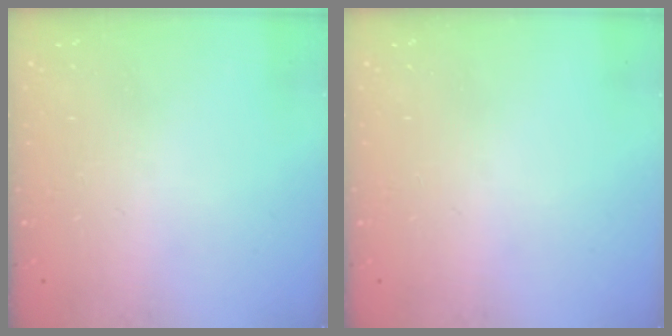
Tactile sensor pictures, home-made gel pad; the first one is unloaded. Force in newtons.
{"total": 0.0}